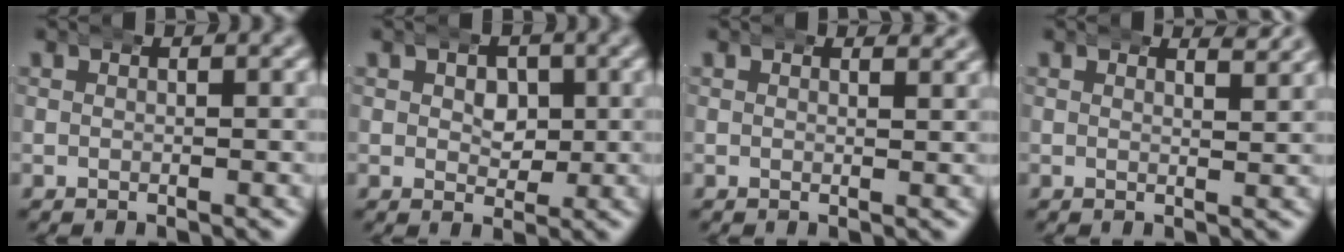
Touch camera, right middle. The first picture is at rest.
{"total": 2.5, "force": [0.6, 2.1, 1.2], "torque": [-0.019, -0.017, 0.014]}
{"total": 1.2, "force": [1.2, 0.2, 0.3], "torque": [0.001, -0.003, 0.015]}
{"total": 2.0, "force": [1.8, 0.1, 0.7], "torque": [-0.006, -0.007, 0.027]}